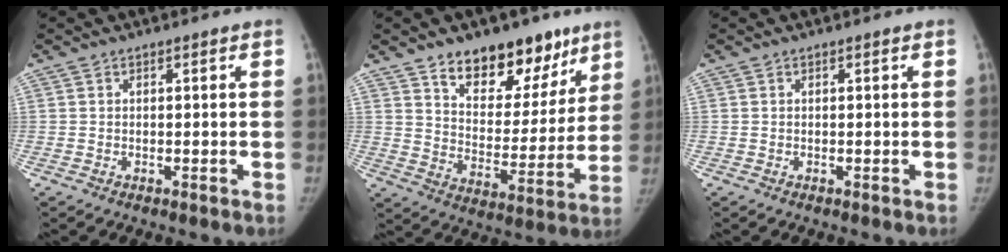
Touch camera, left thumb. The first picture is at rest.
{"total": 18.5, "force": [12.4, 9.9, 9.4], "torque": [-0.071, -0.071, 0.192]}
{"total": 0.0}